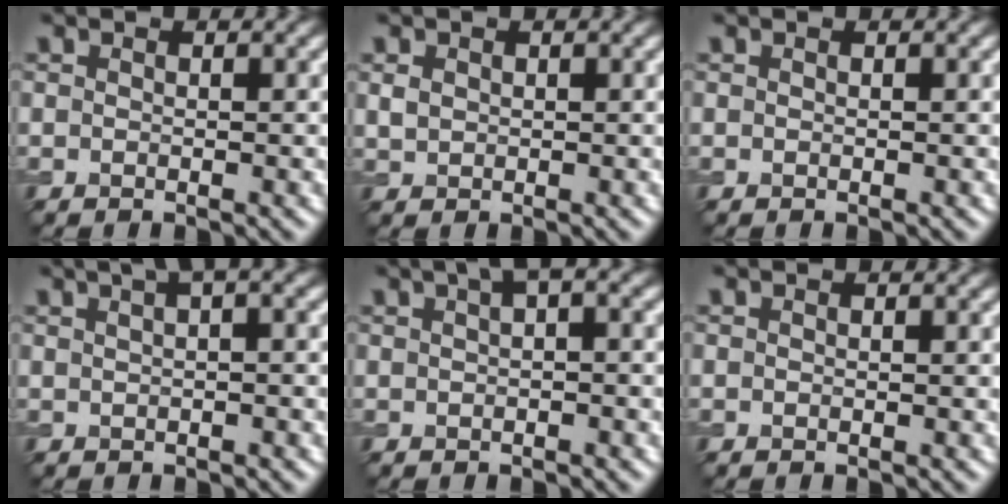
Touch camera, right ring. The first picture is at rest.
{"total": 1.1, "force": [0.3, 0.9, 0.5], "torque": [-0.010, 0.000, 0.008]}
{"total": 0.0}
{"total": 3.7, "force": [1.9, 1.2, 3.0], "torque": [-0.033, 0.014, 0.021]}
{"total": 2.6, "force": [1.1, 0.5, 2.3], "torque": [-0.029, 0.015, 0.016]}
{"total": 0.0}